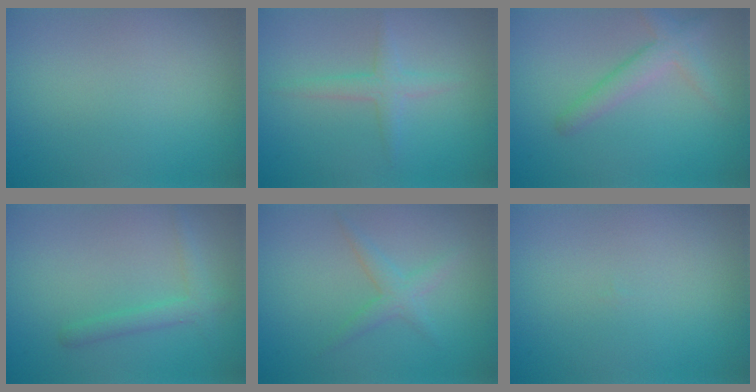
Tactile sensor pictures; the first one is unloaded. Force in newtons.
{"total": 1.7, "press": 1.7, "slide": 0.0}
{"total": 2.6, "press": 2.5, "slide": 0.1}
{"total": 1.9, "press": 1.9, "slide": 0.1}
{"total": 1.8, "press": 1.8, "slide": 0.1}
{"total": 0.0}